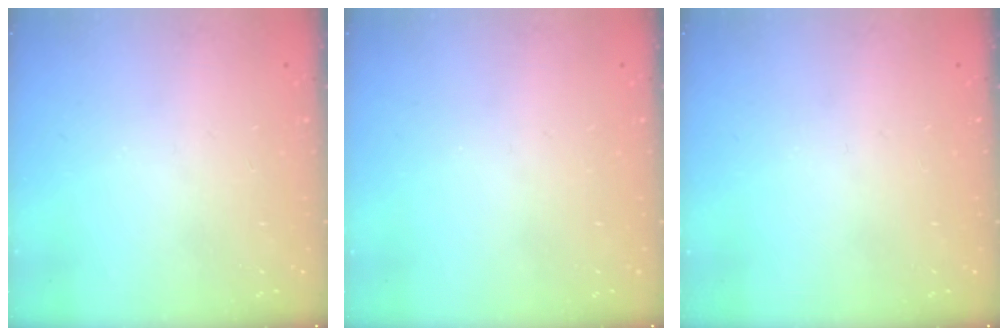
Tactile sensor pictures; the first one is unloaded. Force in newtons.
{"total": 0.0}
{"total": 0.0}